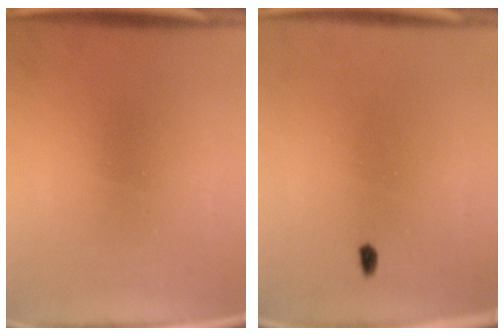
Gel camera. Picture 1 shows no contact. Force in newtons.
{"total": 1.1}